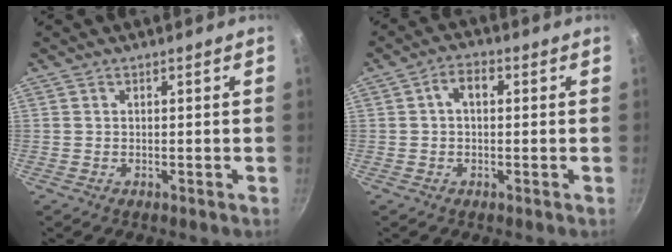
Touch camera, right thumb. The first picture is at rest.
{"total": 4.1, "force": [0.7, 2.7, 3.1], "torque": [-0.044, 0.011, 0.006]}